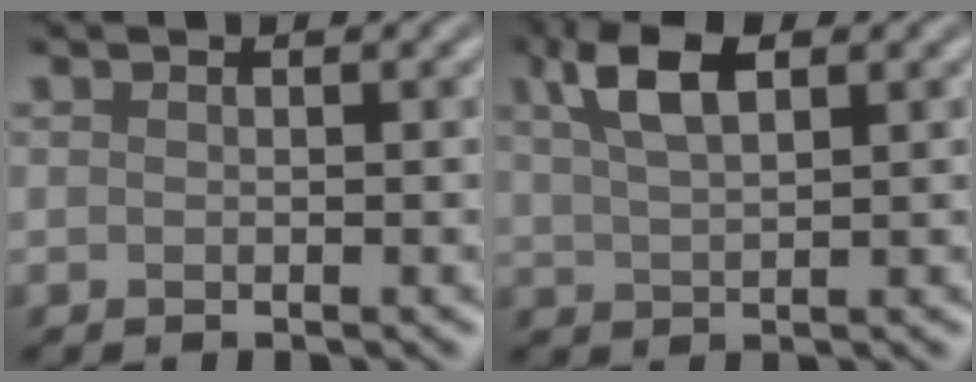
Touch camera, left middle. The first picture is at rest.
{"total": 4.8, "force": [2.3, 2.0, 3.6], "torque": [-0.078, 0.009, 0.042]}